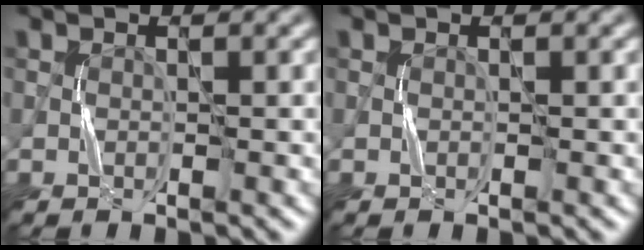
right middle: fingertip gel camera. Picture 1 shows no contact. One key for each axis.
{"total": 0.0}